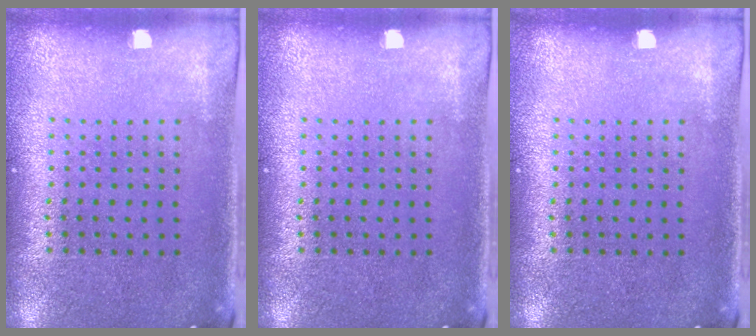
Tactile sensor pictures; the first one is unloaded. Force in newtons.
{"total": 0.0}
{"total": 0.0}